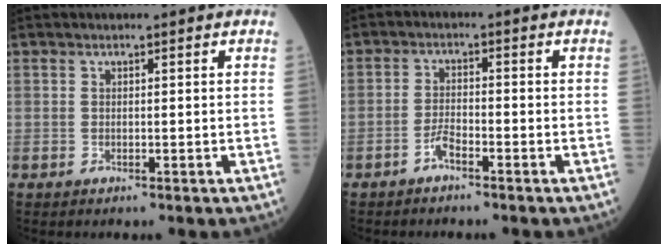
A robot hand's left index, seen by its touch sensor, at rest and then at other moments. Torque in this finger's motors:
{"motor_torque": [0.18, 0.27, 0.03, 0.01]}